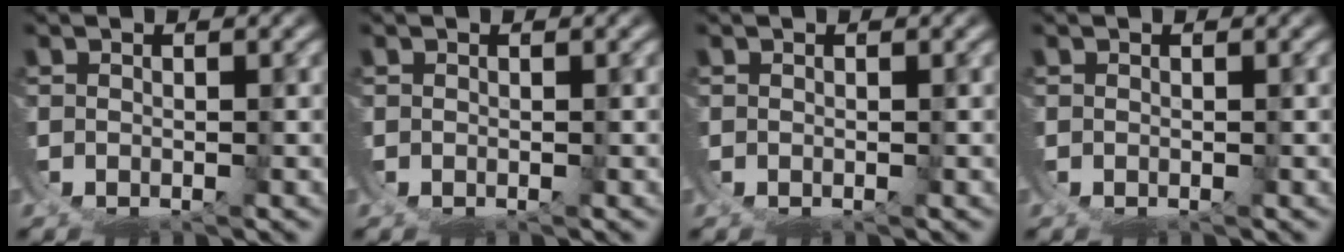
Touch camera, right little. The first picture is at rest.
{"total": 0.0}
{"total": 0.0}
{"total": 0.0}